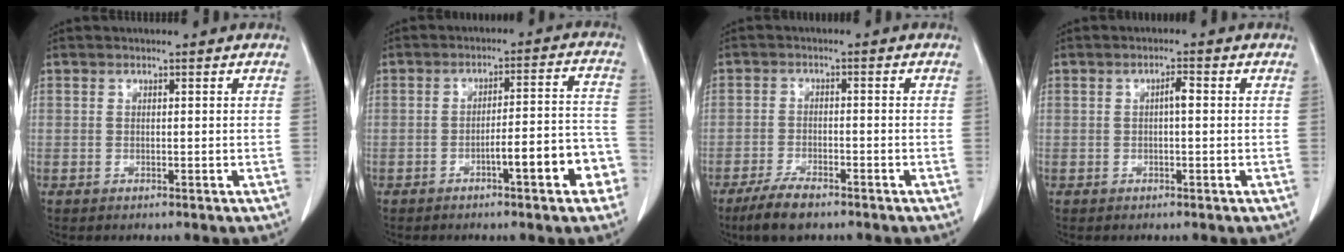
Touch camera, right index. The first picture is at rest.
{"total": 9.2, "force": [-4.2, 1.5, 8.1], "torque": [-0.097, 0.033, -0.051]}
{"total": 5.5, "force": [-4.2, 1.4, 3.3], "torque": [-0.068, -0.008, -0.075]}
{"total": 1.7, "force": [0.1, 0.4, 1.7], "torque": [-0.029, 0.005, 0.001]}